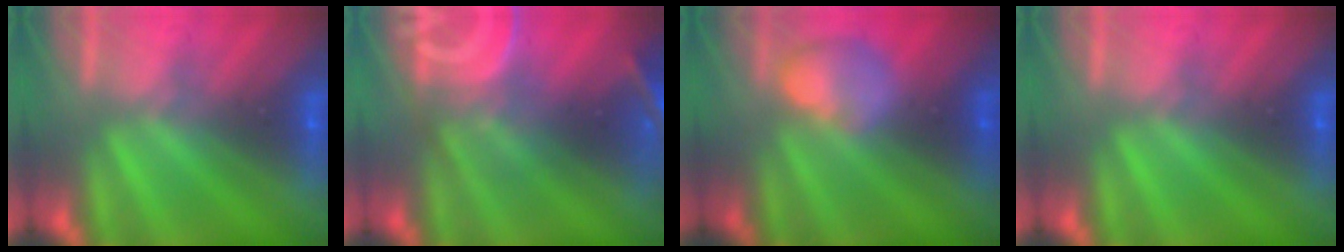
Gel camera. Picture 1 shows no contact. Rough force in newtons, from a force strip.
{"total": 8.6}
{"total": 2.4}
{"total": 0.0}